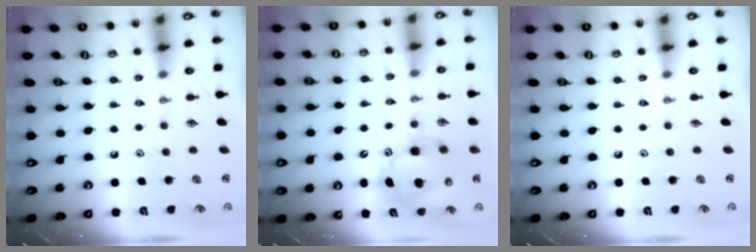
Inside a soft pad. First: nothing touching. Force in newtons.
{"total": 12.5, "press": 12.2, "slide": 2.4}
{"total": 0.0}